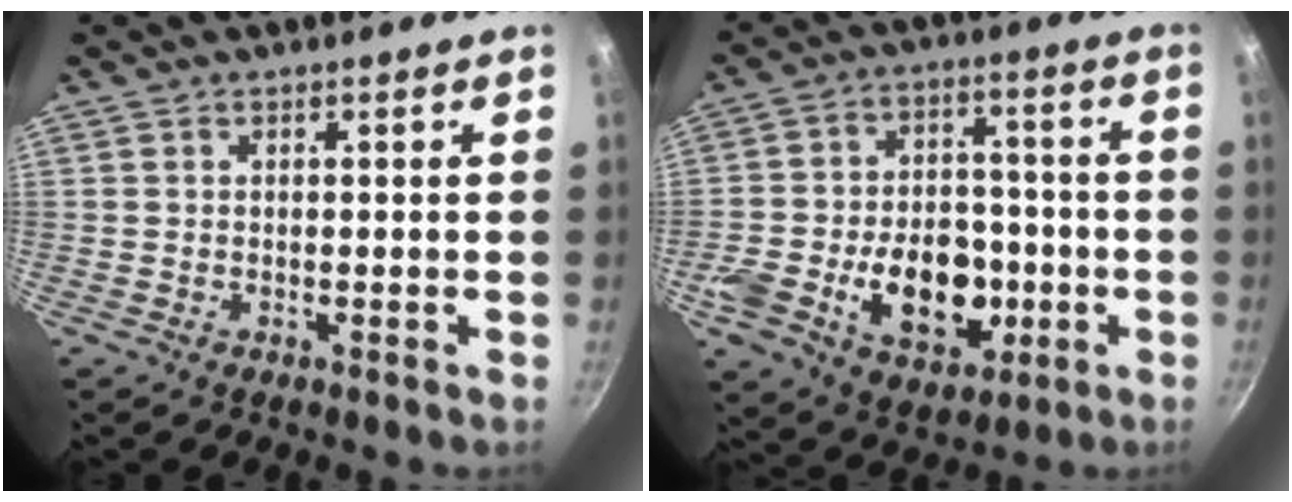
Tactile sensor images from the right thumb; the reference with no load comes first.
{"total": 20.6, "force": [-5.3, 13.9, 14.3], "torque": [-0.218, 0.038, -0.076]}